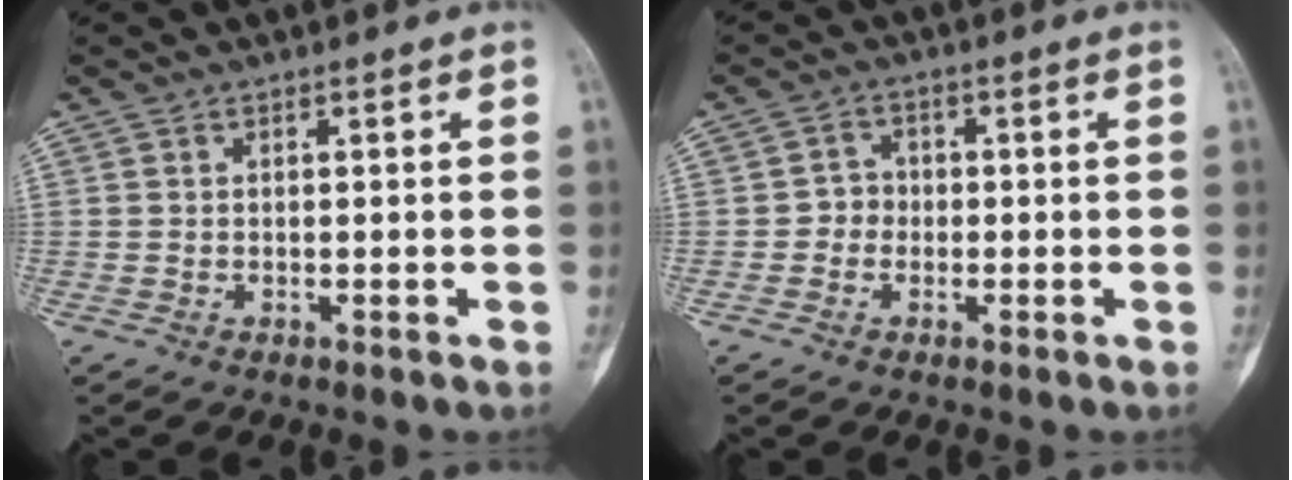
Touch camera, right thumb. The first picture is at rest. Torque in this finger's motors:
{"motor_torque": [-0.31, 0.32, -0.03, -0.32, -0.01]}